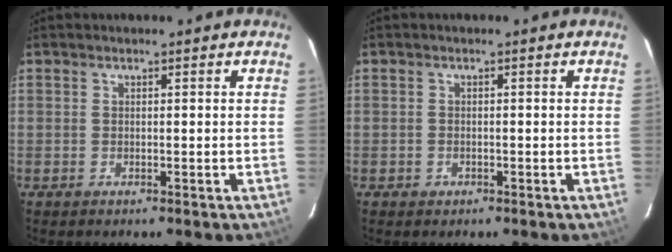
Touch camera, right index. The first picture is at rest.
{"total": 1.3, "force": [-0.7, 1.1, 0.2], "torque": [-0.002, 0.003, -0.008]}